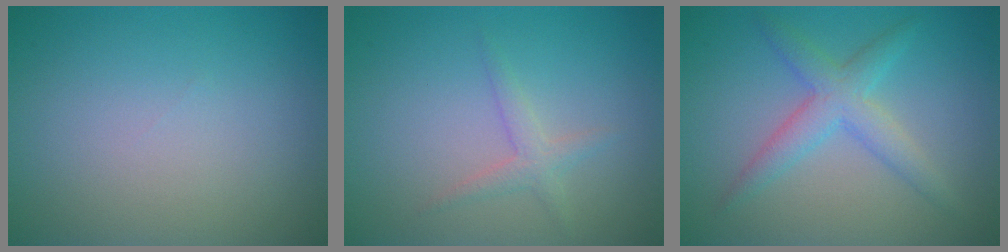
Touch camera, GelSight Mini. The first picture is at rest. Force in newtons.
{"total": 1.6, "press": 1.6, "slide": 0.0}
{"total": 3.4, "press": 3.4, "slide": 0.1}